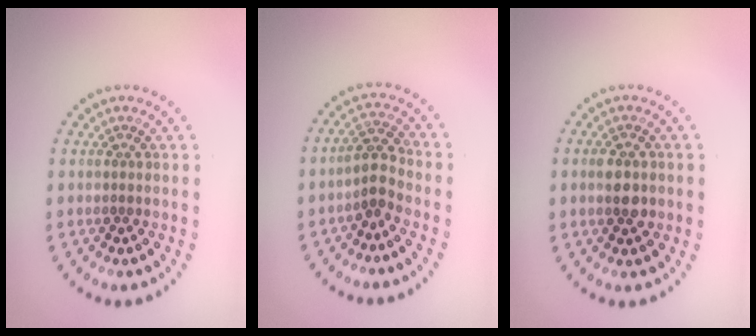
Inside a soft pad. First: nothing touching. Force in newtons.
{"total": 2.3, "press": 1.9, "slide": 1.2}
{"total": 2.5, "press": 2.5, "slide": 0.0}